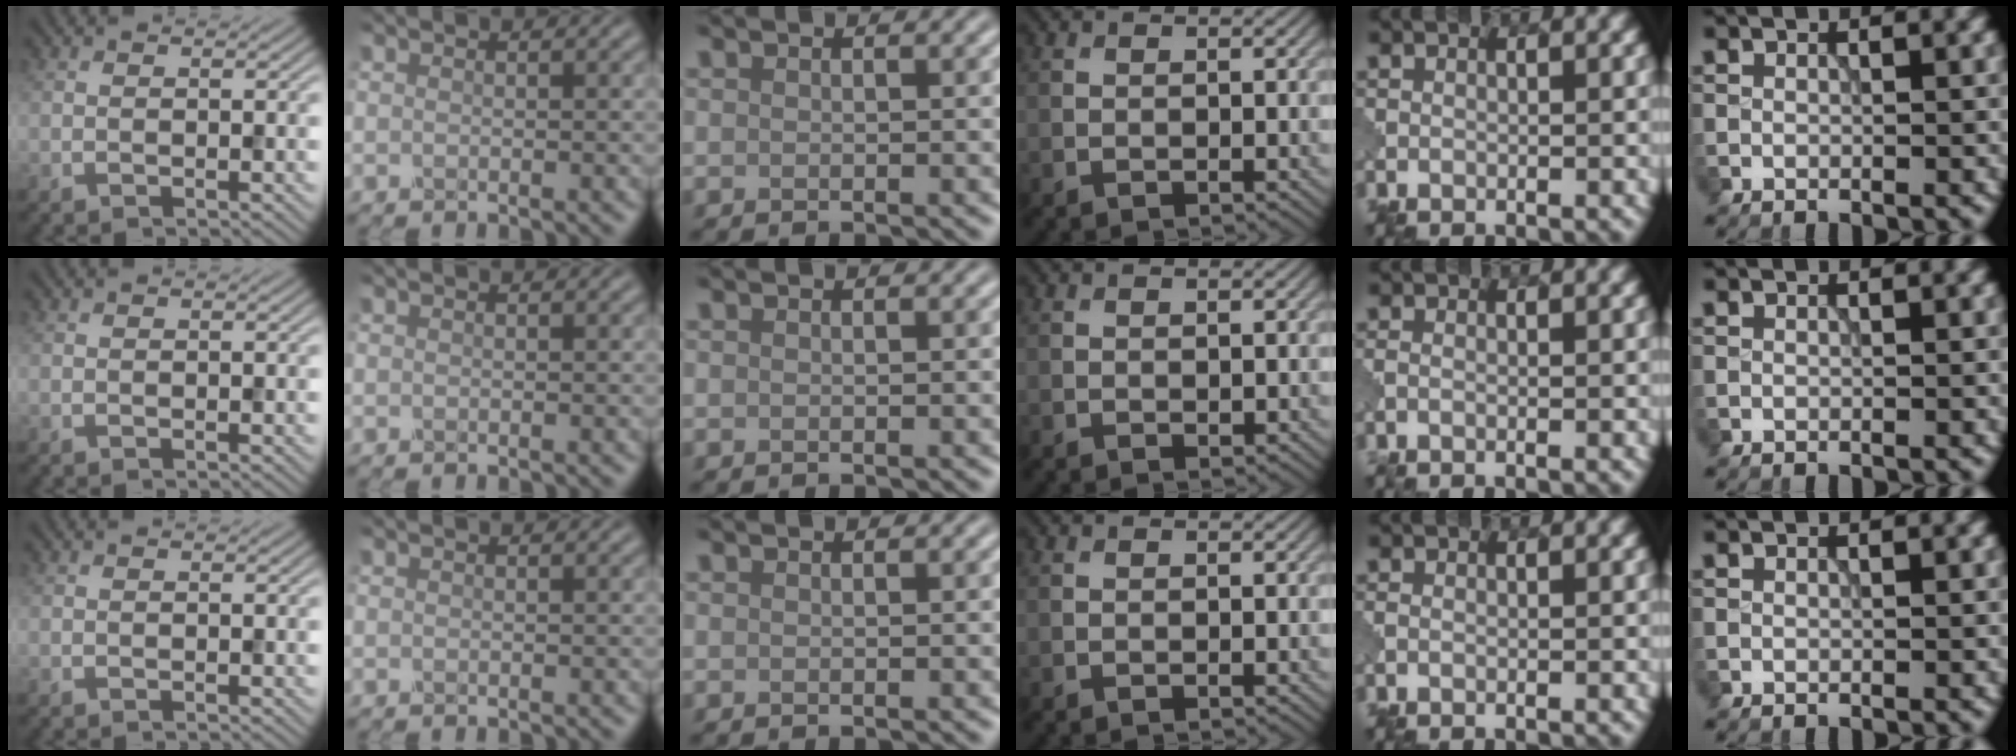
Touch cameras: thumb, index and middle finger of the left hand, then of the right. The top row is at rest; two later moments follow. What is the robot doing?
{"motion": "wrap", "object": "tissue paper"}